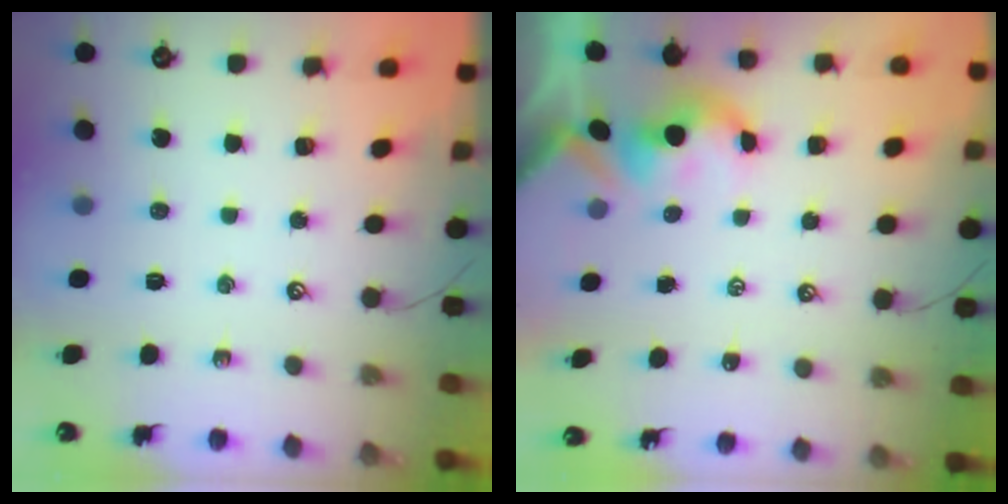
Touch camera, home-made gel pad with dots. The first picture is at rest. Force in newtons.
{"total": 2.1, "press": 2.1, "slide": 0.2}